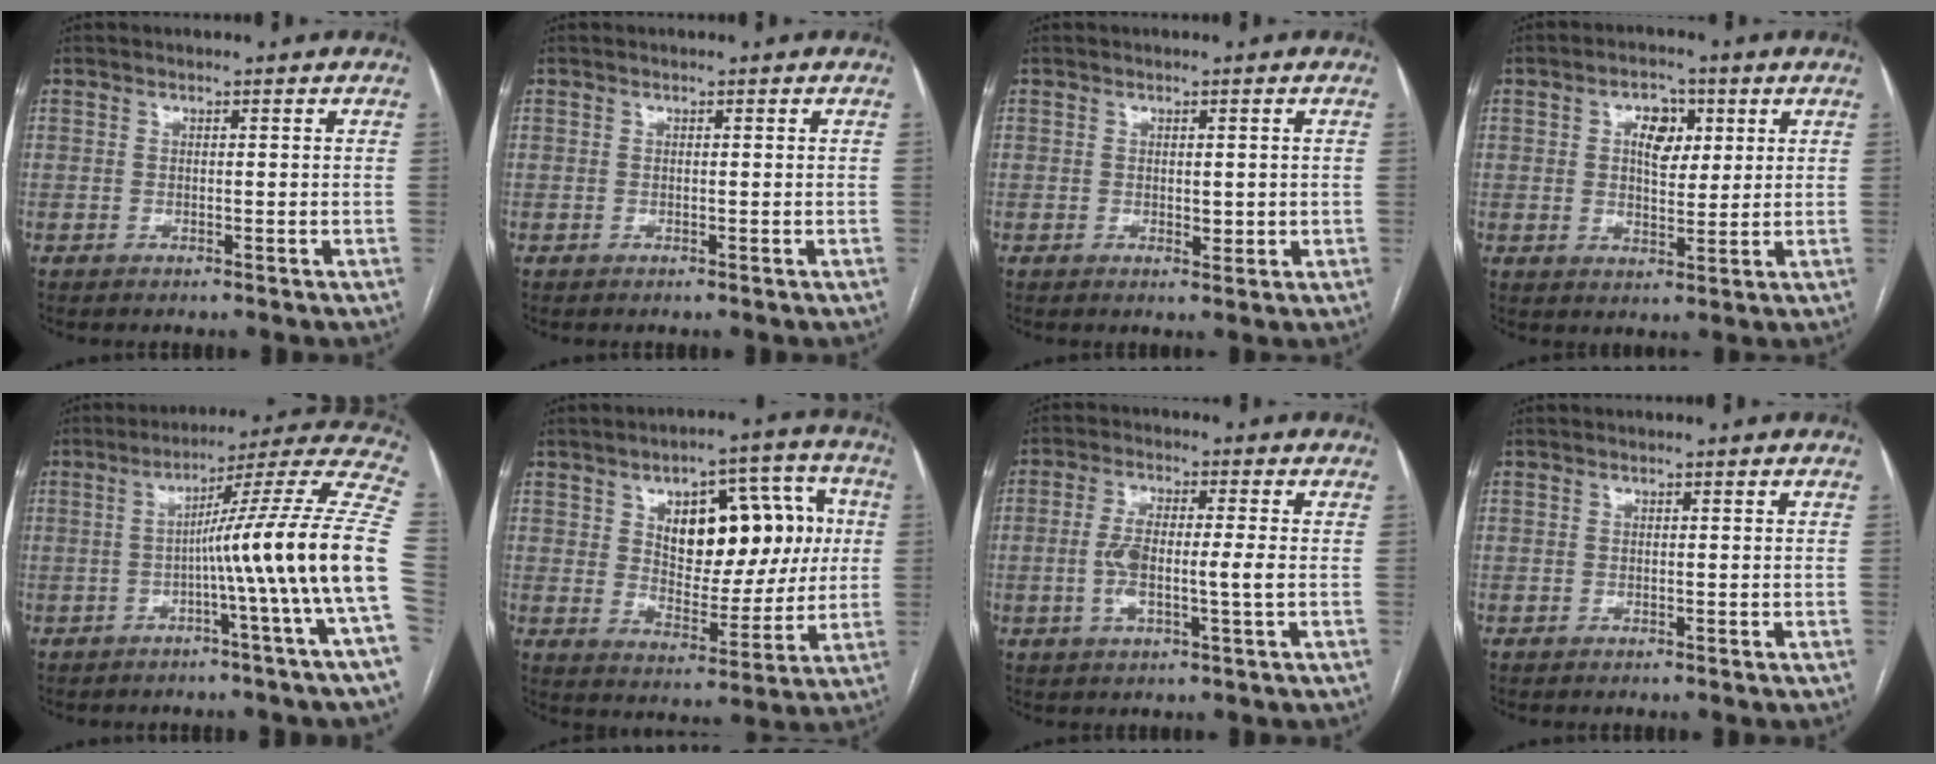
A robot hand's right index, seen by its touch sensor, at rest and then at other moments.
{"total": 0.0}
{"total": 1.9, "force": [0.1, 1.1, 1.5], "torque": [-0.021, -0.004, 0.007]}
{"total": 6.1, "force": [2.0, 3.6, 4.5], "torque": [-0.072, 0.013, 0.037]}
{"total": 18.3, "force": [-3.1, -3.0, 17.8], "torque": [-0.209, 0.021, -0.060]}
{"total": 15.9, "force": [3.8, 8.0, 13.2], "torque": [-0.177, 0.034, 0.065]}
{"total": 7.0, "force": [-0.7, 1.1, 6.8], "torque": [-0.140, 0.008, -0.014]}
{"total": 0.0}